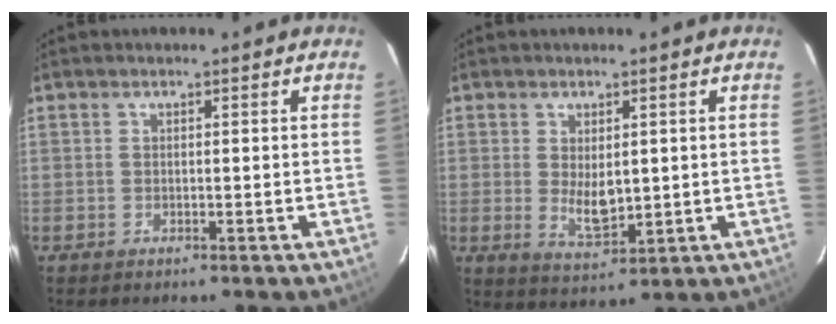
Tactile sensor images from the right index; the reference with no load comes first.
{"total": 5.6, "force": [0.3, 2.8, 4.8], "torque": [-0.078, -0.011, 0.015]}